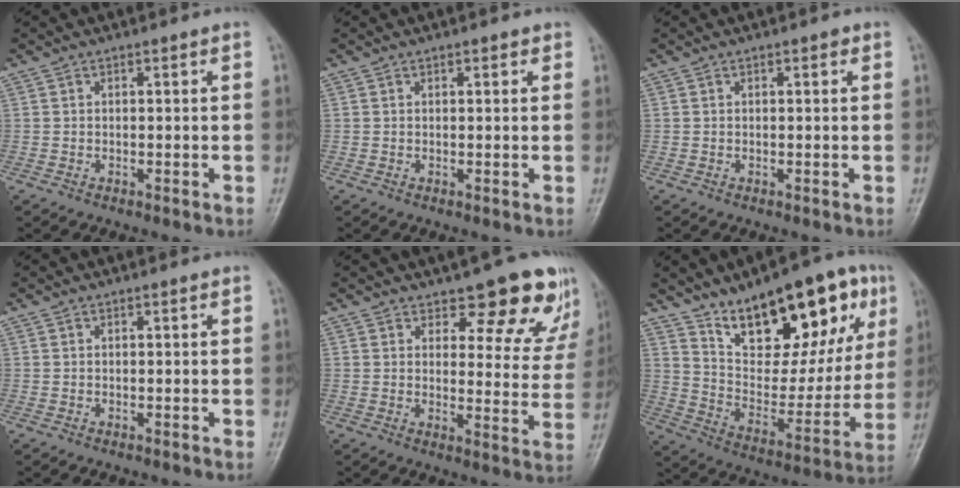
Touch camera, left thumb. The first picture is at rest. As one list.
[{"total": 1.2, "force": [0.7, 0.6, 0.7], "torque": [-0.003, -0.001, 0.006]}, {"total": 0.7, "force": [0.3, 0.3, 0.5], "torque": [-0.004, 0.000, 0.002]}, {"total": 0.0}, {"total": 13.5, "force": [10.2, 5.6, 6.8], "torque": [-0.023, -0.065, 0.109]}, {"total": 24.4, "force": [13.6, 10.6, 17.3], "torque": [-0.202, -0.042, 0.223]}]